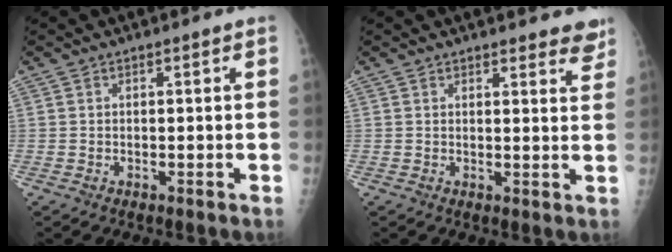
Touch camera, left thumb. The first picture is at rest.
{"total": 5.6, "force": [4.9, 1.8, 2.0], "torque": [0.011, -0.023, 0.047]}